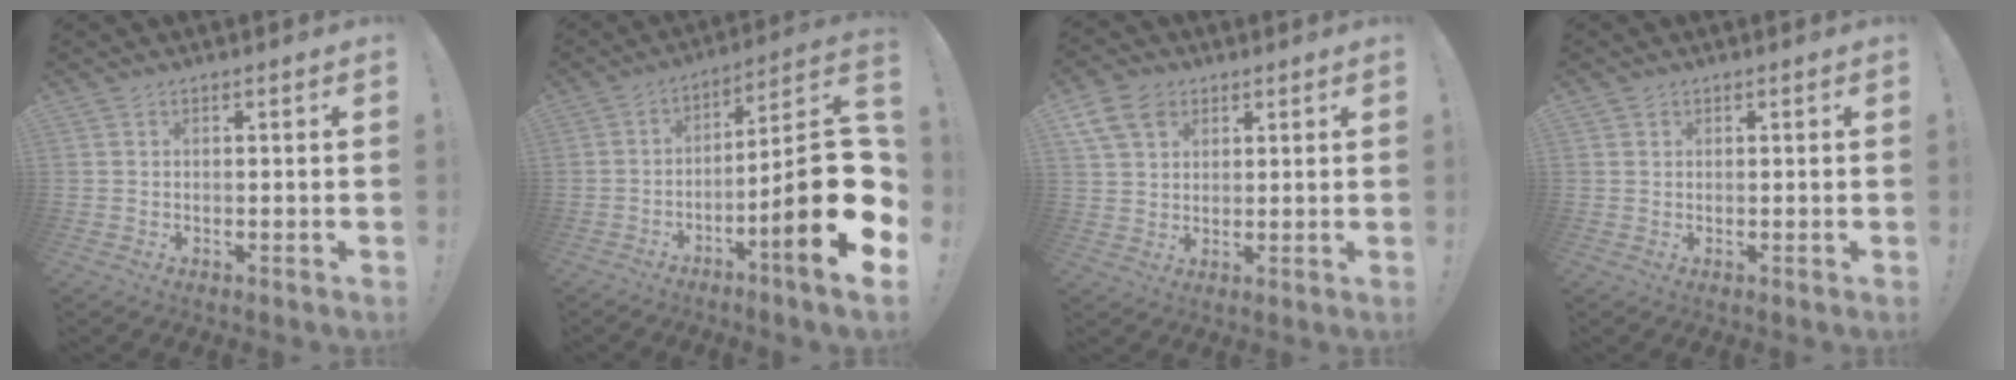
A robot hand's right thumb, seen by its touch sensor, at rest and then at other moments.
{"total": 21.6, "force": [-5.4, 3.5, 20.6], "torque": [-0.301, 0.021, -0.086]}
{"total": 9.8, "force": [4.7, 7.1, 4.7], "torque": [-0.084, -0.014, 0.093]}
{"total": 0.8, "force": [0.6, 0.6, 0.0], "torque": [0.003, -0.001, 0.010]}